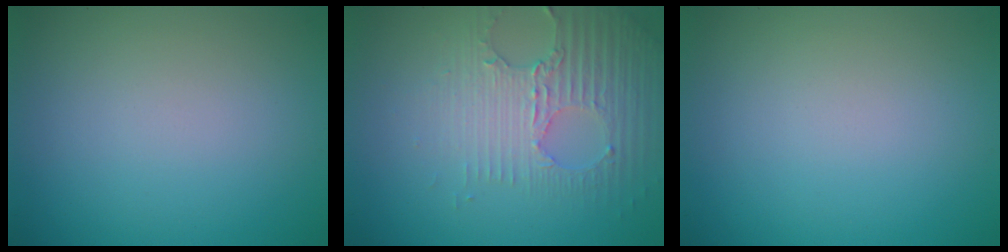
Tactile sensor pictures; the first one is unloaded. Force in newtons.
{"total": 3.5, "press": 3.4, "slide": 0.8}
{"total": 0.0}